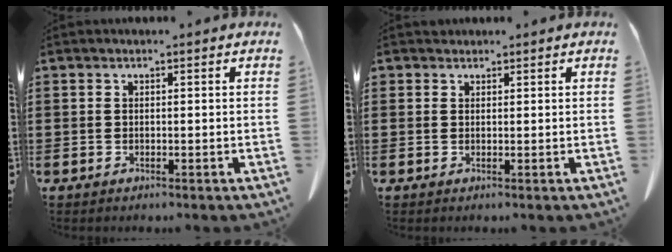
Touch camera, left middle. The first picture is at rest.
{"total": 1.1, "force": [0.9, 0.6, -0.1], "torque": [-0.001, 0.004, 0.019]}